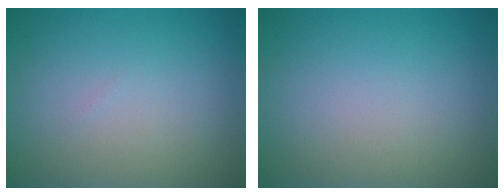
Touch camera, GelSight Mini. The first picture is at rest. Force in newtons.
{"total": 0.0}